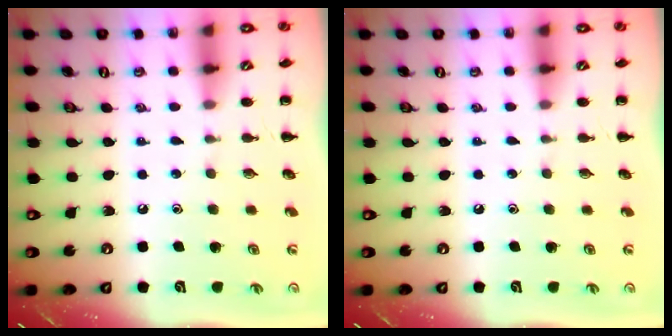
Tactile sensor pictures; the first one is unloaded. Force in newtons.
{"total": 0.0}